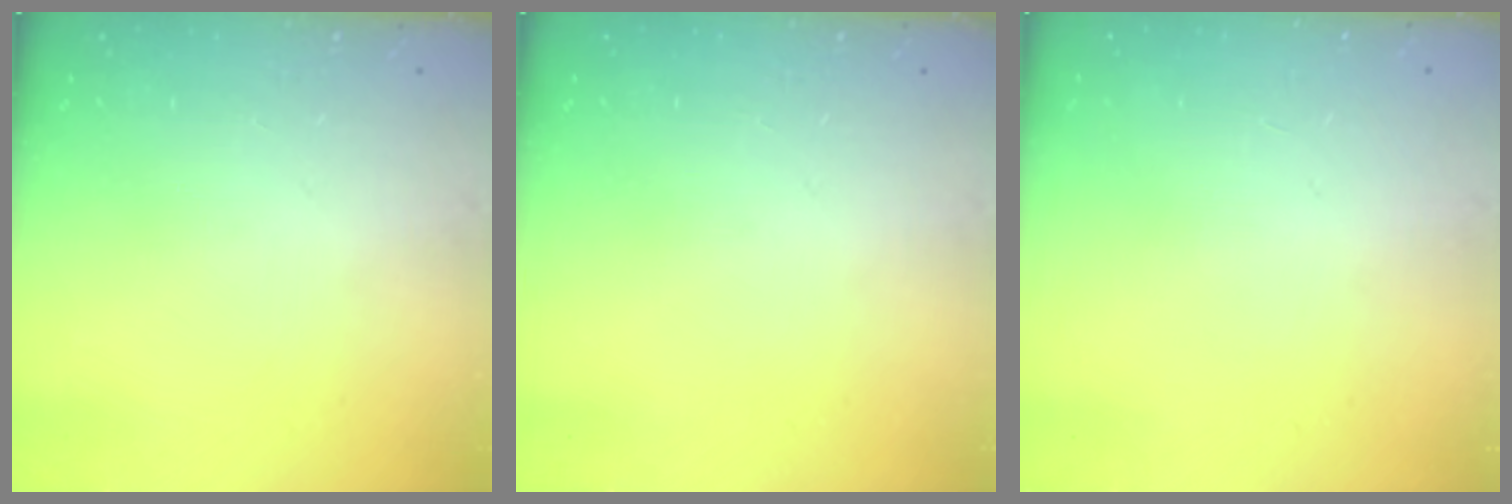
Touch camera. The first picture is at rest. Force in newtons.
{"total": 0.0}
{"total": 0.9, "press": 0.9, "slide": 0.1}